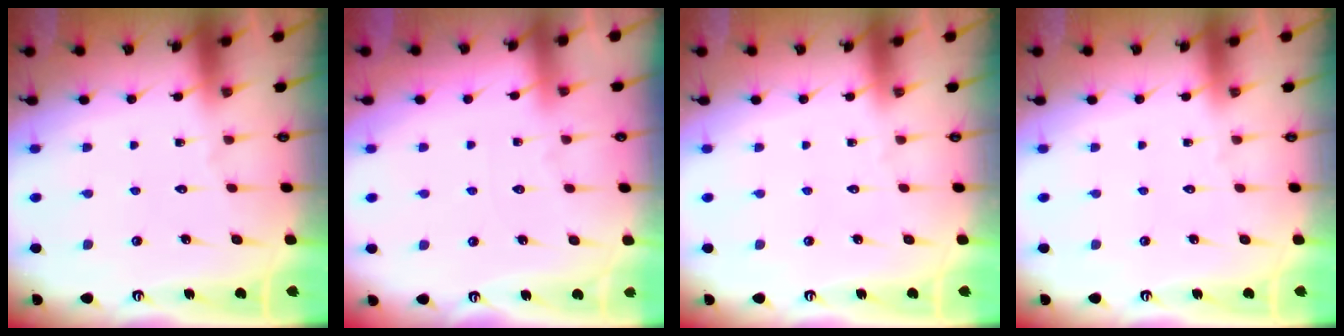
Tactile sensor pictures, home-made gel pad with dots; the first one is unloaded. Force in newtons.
{"total": 1.9, "press": 1.8, "slide": 0.4}
{"total": 0.0}
{"total": 0.0}